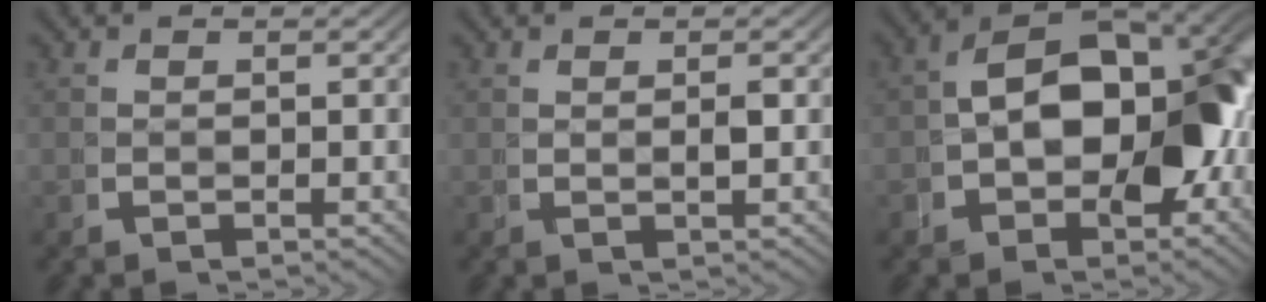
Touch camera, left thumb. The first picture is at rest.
{"total": 0.6, "force": [0.4, -0.1, 0.4], "torque": [-0.005, 0.009, 0.006]}
{"total": 13.7, "force": [-0.2, 8.8, 10.5], "torque": [-0.144, -0.005, -0.008]}